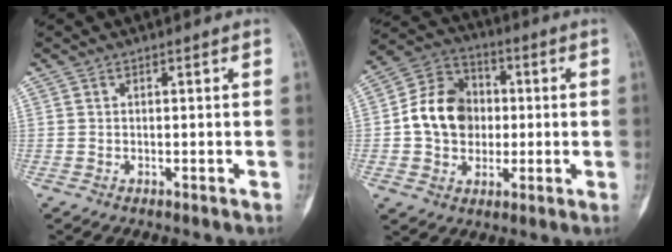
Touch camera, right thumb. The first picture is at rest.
{"total": 13.2, "force": [0.0, 10.7, 7.7], "torque": [-0.107, 0.026, -0.005]}